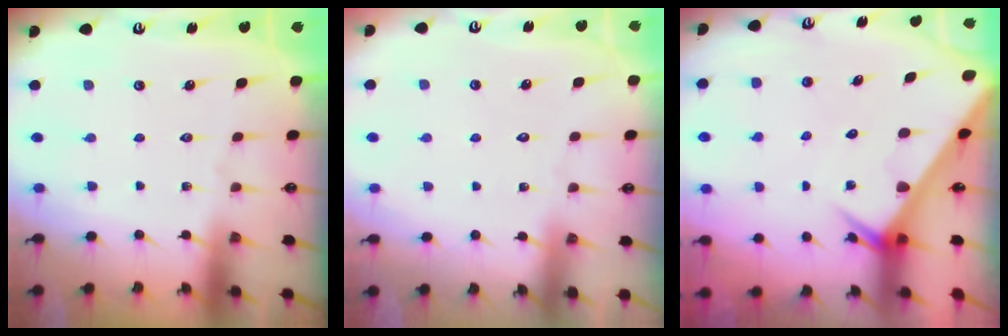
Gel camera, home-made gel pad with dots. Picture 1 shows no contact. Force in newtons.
{"total": 3.4, "press": 3.4, "slide": 0.4}
{"total": 4.7, "press": 4.7, "slide": 0.4}